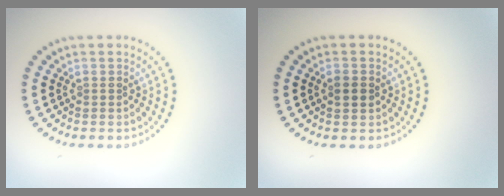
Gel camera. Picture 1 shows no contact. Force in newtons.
{"total": 1.8, "press": 1.8, "slide": 0.1}